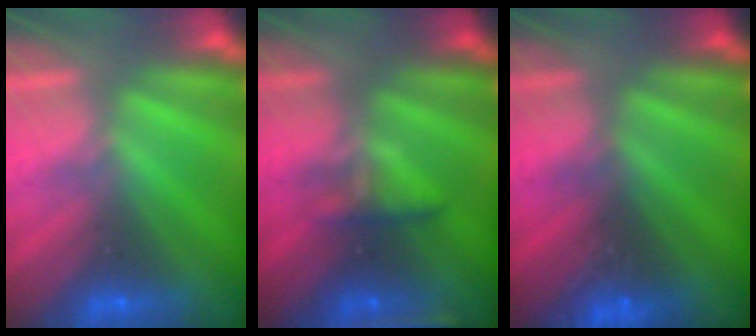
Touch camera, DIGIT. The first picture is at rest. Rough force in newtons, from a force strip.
{"total": 6.0}
{"total": 2.9}